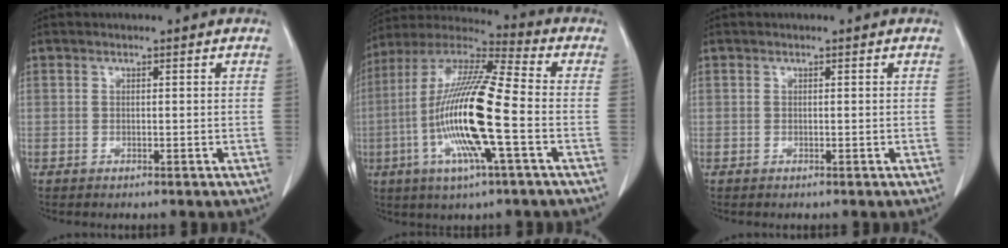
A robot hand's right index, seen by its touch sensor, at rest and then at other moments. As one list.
[{"total": 18.0, "force": [-3.9, 1.3, 17.5], "torque": [-0.355, -0.008, -0.080]}, {"total": 0.0}]